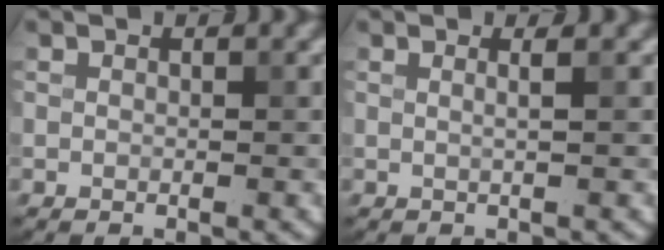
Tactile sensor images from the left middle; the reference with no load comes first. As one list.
[{"total": 1.7, "force": [0.4, 0.7, 1.5], "torque": [-0.016, 0.003, -0.009]}]